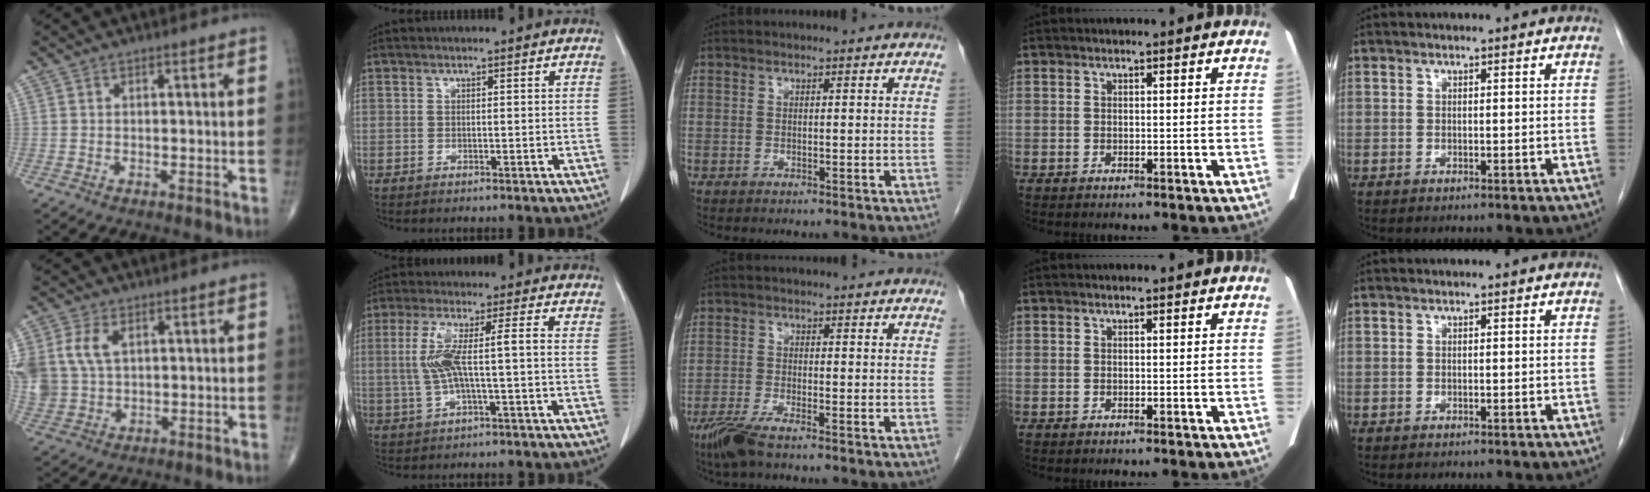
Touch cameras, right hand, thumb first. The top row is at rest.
{"thumb": {"total": 11.3, "force": [2.9, 7.9, 7.6], "torque": [-0.182, 0.001, 0.066]}, "index": {"total": 7.2, "force": [-0.3, 0.5, 7.1], "torque": [-0.148, 0.019, -0.002]}, "middle": {"total": 4.5, "force": [-3.3, 0.4, 3.0], "torque": [-0.068, -0.012, -0.067]}}